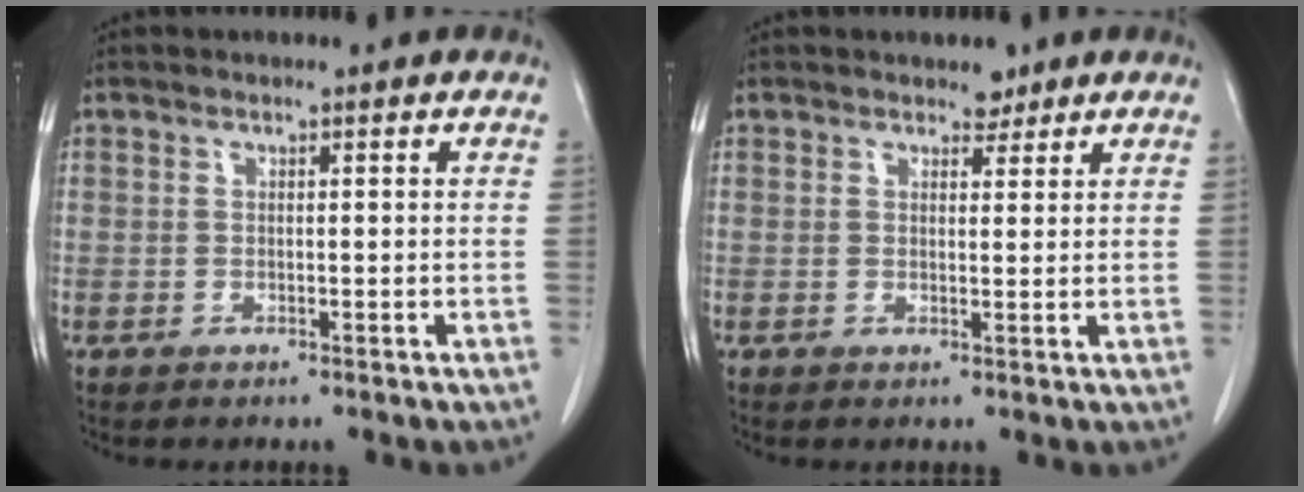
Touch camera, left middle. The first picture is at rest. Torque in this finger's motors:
{"motor_torque": [0.24, -0.22, -0.02, 0.01]}